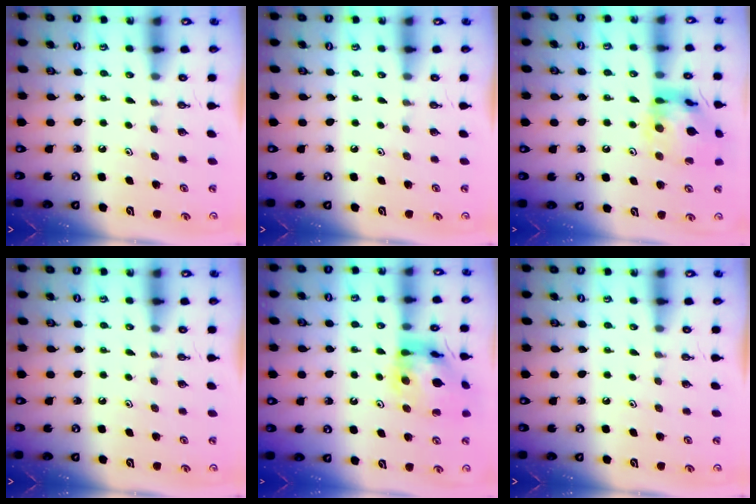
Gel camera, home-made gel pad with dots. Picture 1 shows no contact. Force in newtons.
{"total": 0.0}
{"total": 15.0, "press": 14.9, "slide": 1.4}
{"total": 0.0}
{"total": 13.9, "press": 13.8, "slide": 1.5}
{"total": 0.0}